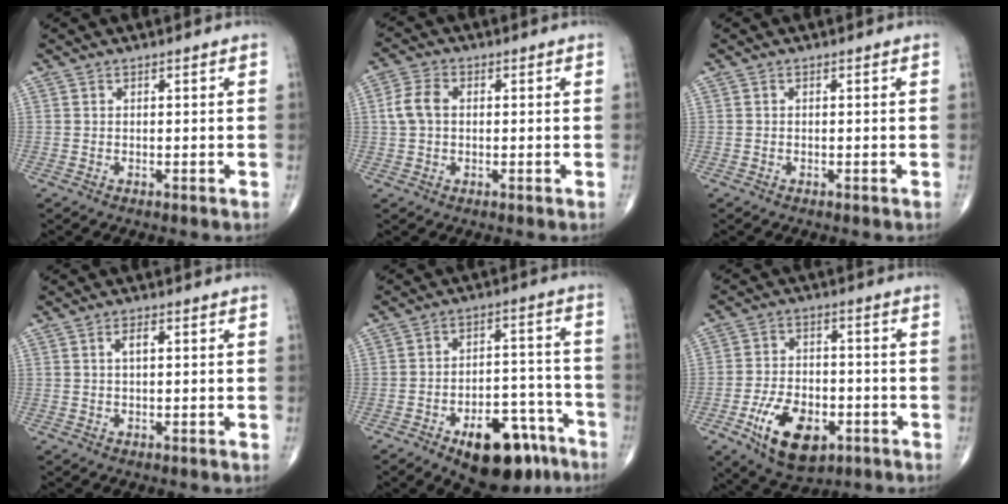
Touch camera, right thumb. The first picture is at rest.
{"total": 5.0, "force": [0.4, 3.4, 3.6], "torque": [-0.080, 0.014, 0.004]}
{"total": 0.0}
{"total": 2.2, "force": [0.6, 0.9, 1.9], "torque": [-0.035, 0.003, 0.010]}
{"total": 16.2, "force": [-9.5, 7.9, 10.4], "torque": [-0.117, 0.073, -0.131]}
{"total": 13.5, "force": [-5.6, 7.7, 9.5], "torque": [-0.145, 0.015, -0.087]}